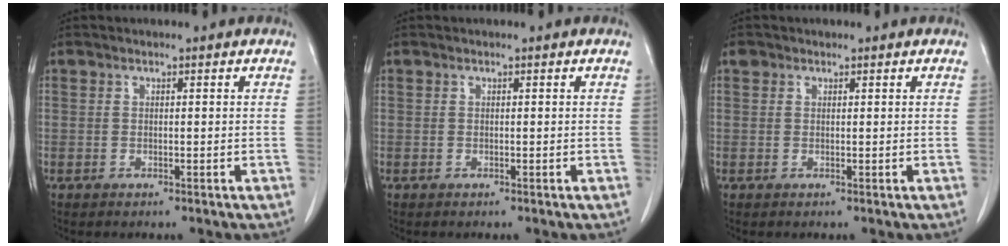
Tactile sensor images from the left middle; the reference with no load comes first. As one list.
[{"total": 0.0}, {"total": 0.8, "force": [0.6, 0.6, 0.1], "torque": [0.001, 0.006, 0.007]}]